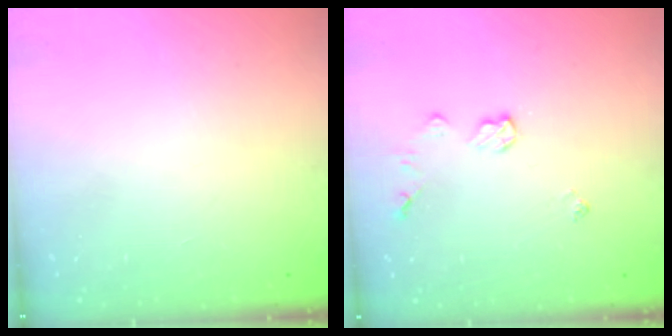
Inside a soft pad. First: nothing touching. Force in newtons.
{"total": 6.0, "press": 6.0, "slide": 0.3}